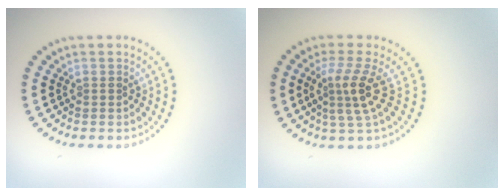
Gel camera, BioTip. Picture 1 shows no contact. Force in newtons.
{"total": 3.3, "press": 2.3, "slide": 2.4}